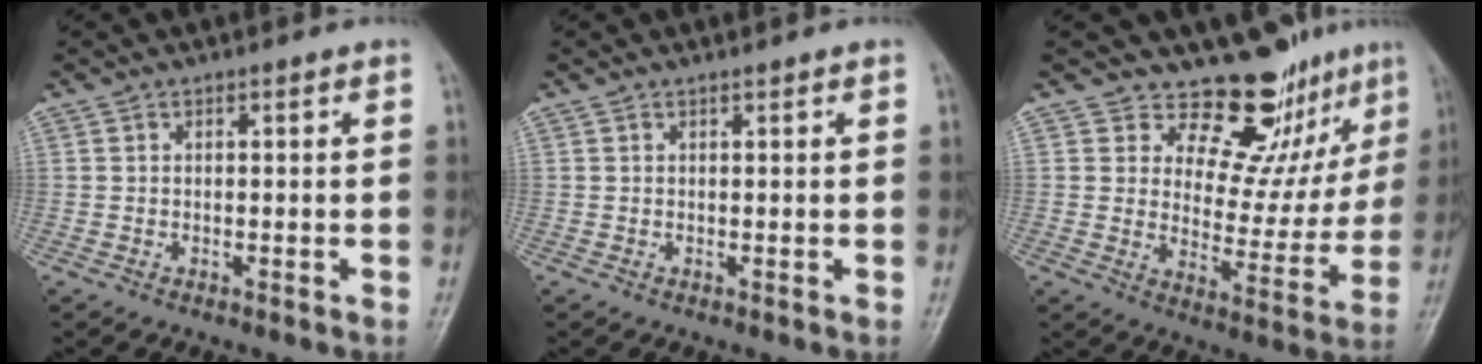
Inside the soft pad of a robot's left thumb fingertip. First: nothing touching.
{"total": 0.0}
{"total": 12.6, "force": [10.2, 5.9, 4.3], "torque": [-0.002, -0.084, 0.142]}